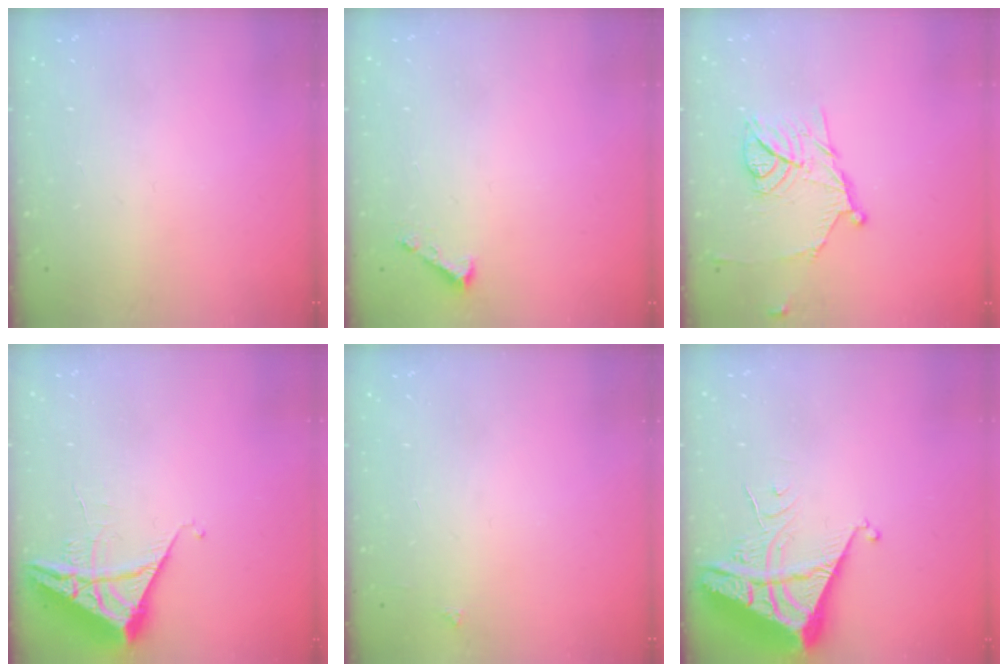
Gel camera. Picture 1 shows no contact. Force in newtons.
{"total": 1.6, "press": 1.6, "slide": 0.1}
{"total": 13.2, "press": 13.2, "slide": 0.3}
{"total": 6.1, "press": 6.1, "slide": 0.3}
{"total": 2.1, "press": 2.1, "slide": 0.3}
{"total": 6.6, "press": 6.6, "slide": 0.6}